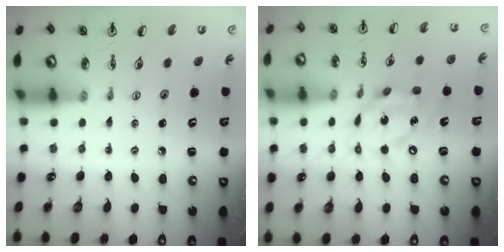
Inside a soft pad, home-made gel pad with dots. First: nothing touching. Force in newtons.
{"total": 13.4, "press": 13.4, "slide": 1.0}